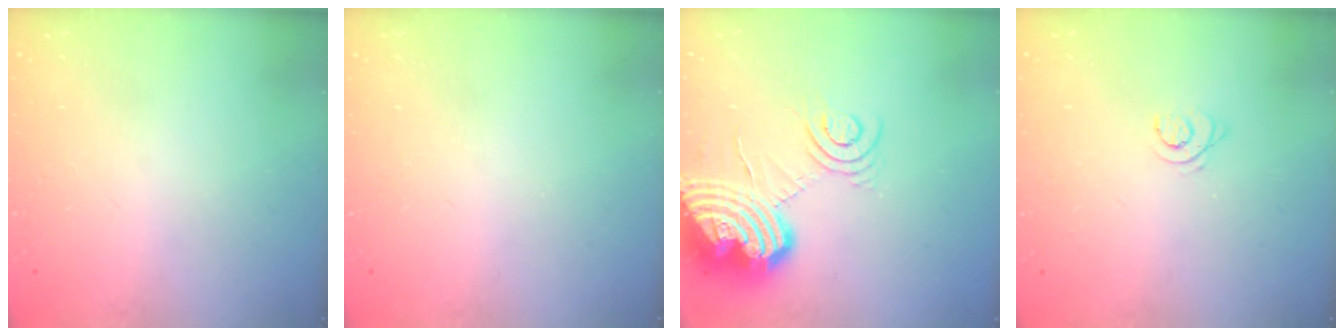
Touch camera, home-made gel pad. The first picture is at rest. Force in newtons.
{"total": 0.0}
{"total": 16.4, "press": 16.3, "slide": 2.5}
{"total": 4.0, "press": 3.9, "slide": 0.5}